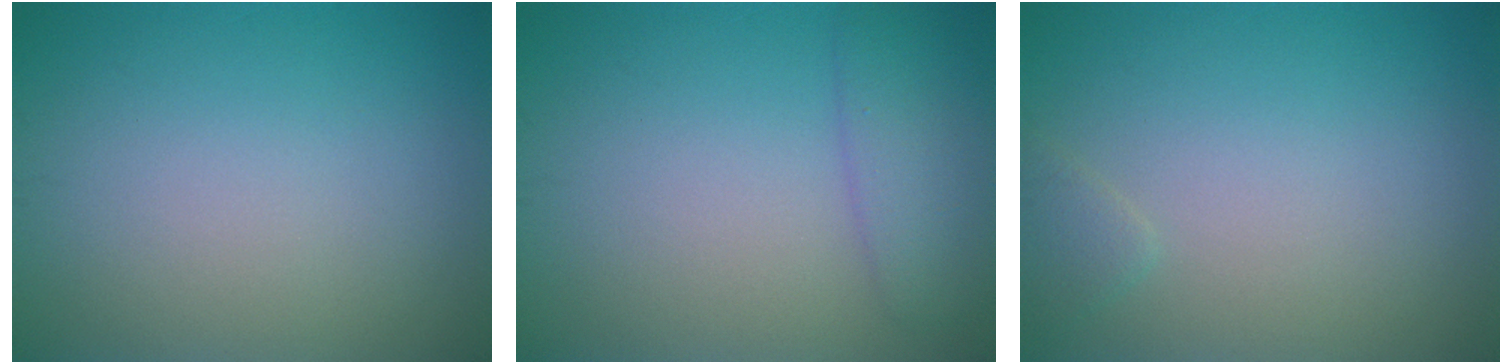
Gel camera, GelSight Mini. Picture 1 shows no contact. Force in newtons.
{"total": 2.8, "press": 2.8, "slide": 0.1}
{"total": 1.0, "press": 1.0, "slide": 0.0}